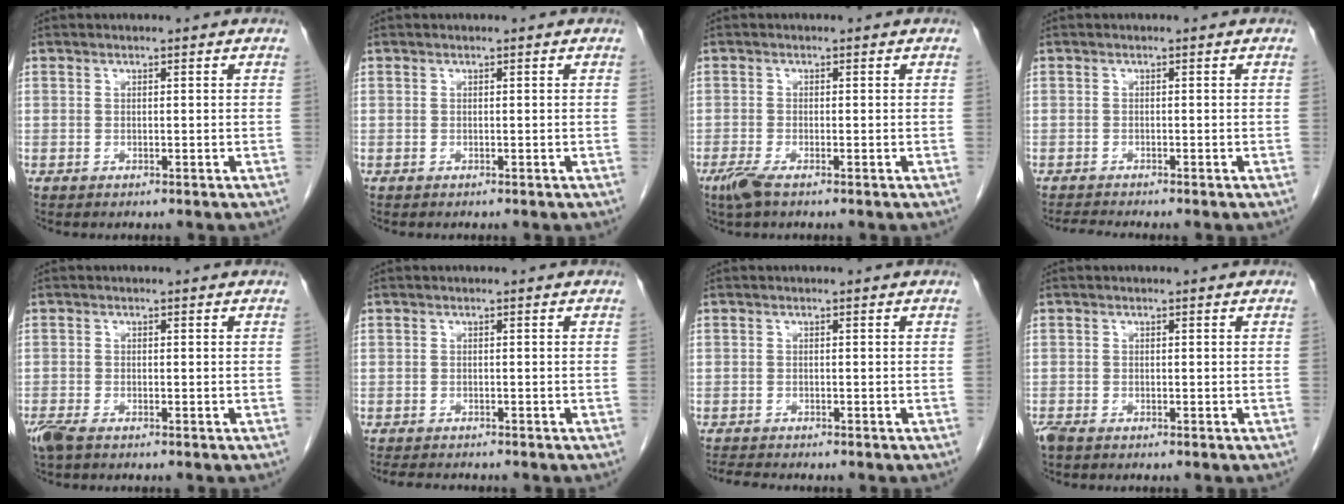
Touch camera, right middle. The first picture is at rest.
{"total": 0.0}
{"total": 2.5, "force": [-1.7, 0.4, 1.9], "torque": [-0.045, -0.007, -0.036]}
{"total": 1.7, "force": [-1.5, -0.6, 0.2], "torque": [-0.011, -0.010, -0.030]}
{"total": 3.2, "force": [-2.3, 1.0, 2.0], "torque": [-0.047, -0.010, -0.041]}
{"total": 4.2, "force": [-3.8, 0.9, 1.5], "torque": [-0.019, -0.009, -0.058]}
{"total": 2.4, "force": [-2.3, 0.1, 0.8], "torque": [-0.015, -0.010, -0.037]}
{"total": 1.8, "force": [-1.4, 0.6, 1.0], "torque": [-0.026, -0.006, -0.025]}